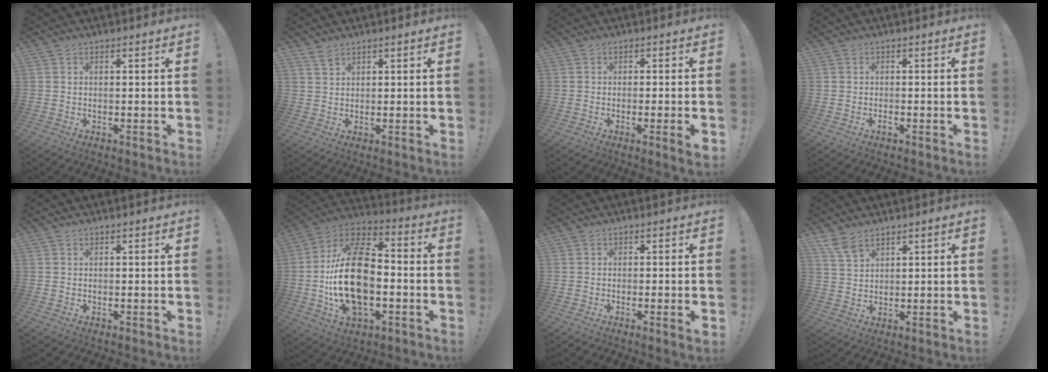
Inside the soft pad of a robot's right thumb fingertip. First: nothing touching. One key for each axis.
{"total": 2.3, "fx": 1.8, "fy": 0.8, "fz": 1.2, "tx": -0.025, "ty": -0.004, "tz": 0.034}
{"total": 4.1, "fx": -1.3, "fy": -0.2, "fz": 3.8, "tx": -0.065, "ty": -0.002, "tz": -0.017}
{"total": 1.1, "fx": -0.9, "fy": 0.0, "fz": 0.6, "tx": -0.017, "ty": 0.003, "tz": -0.014}
{"total": 0.0}
{"total": 24.8, "fx": -2.6, "fy": 14.8, "fz": 19.7, "tx": -0.357, "ty": 0.021, "tz": -0.039}
{"total": 2.3, "fx": -0.7, "fy": -0.1, "fz": 2.2, "tx": -0.042, "ty": -0.003, "tz": -0.008}
{"total": 5.2, "fx": 4.0, "fy": 1.9, "fz": 2.7, "tx": -0.054, "ty": -0.019, "tz": 0.075}